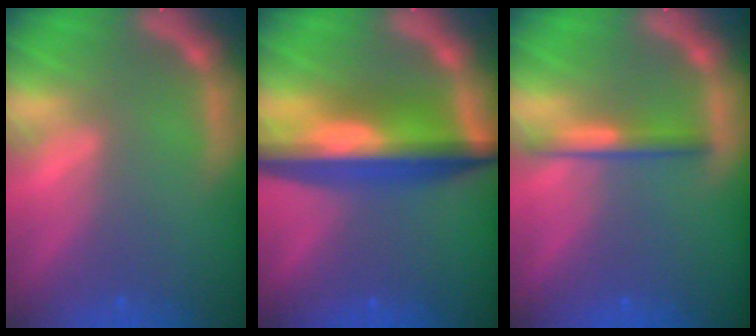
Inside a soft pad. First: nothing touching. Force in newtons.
{"total": 9.1}
{"total": 2.4}